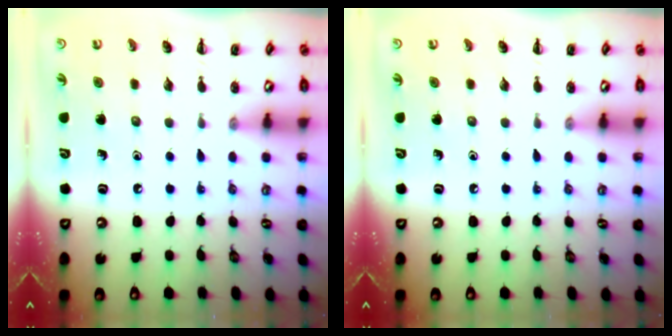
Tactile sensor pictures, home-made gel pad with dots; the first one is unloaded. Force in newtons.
{"total": 0.0}